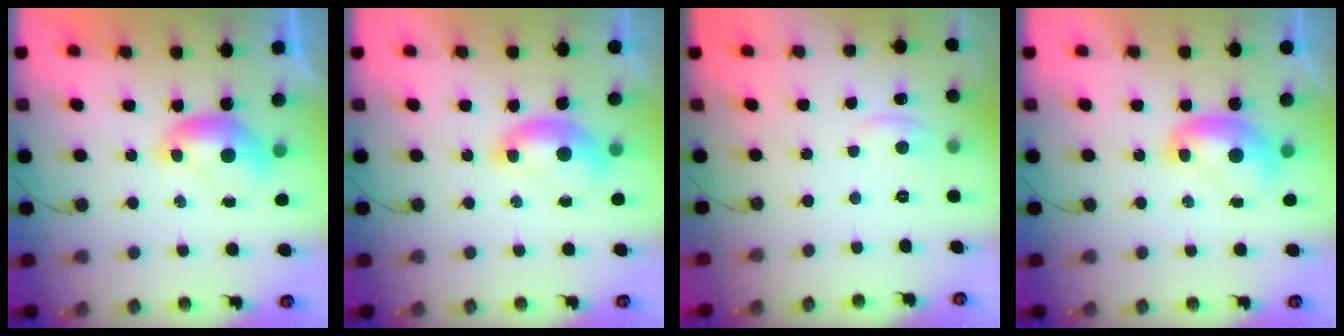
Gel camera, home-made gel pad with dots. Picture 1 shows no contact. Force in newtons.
{"total": 1.5, "press": 1.4, "slide": 0.6}
{"total": 0.8, "press": 0.4, "slide": 0.7}
{"total": 1.8, "press": 1.8, "slide": 0.2}